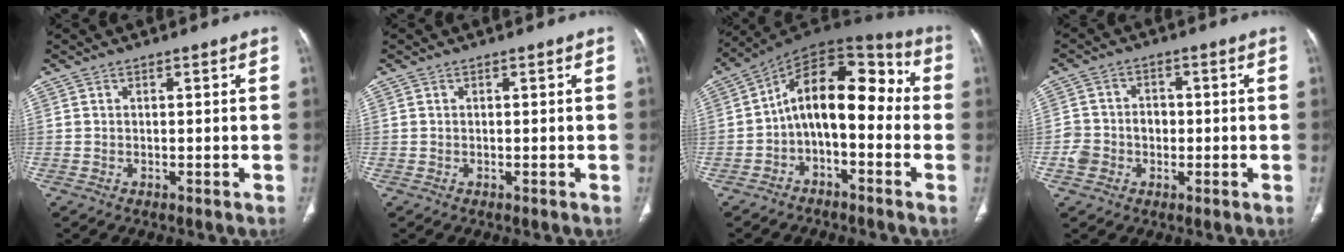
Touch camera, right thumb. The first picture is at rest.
{"total": 0.0}
{"total": 14.5, "force": [-1.6, 8.2, 11.9], "torque": [-0.151, 0.072, -0.039]}
{"total": 6.1, "force": [-1.4, 5.3, 2.5], "torque": [-0.030, 0.025, -0.028]}